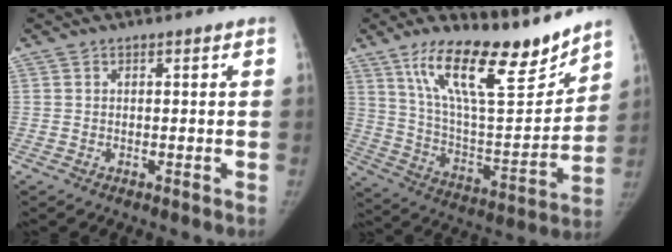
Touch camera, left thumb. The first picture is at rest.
{"total": 21.5, "force": [15.6, 6.1, 13.5], "torque": [-0.186, -0.082, 0.274]}